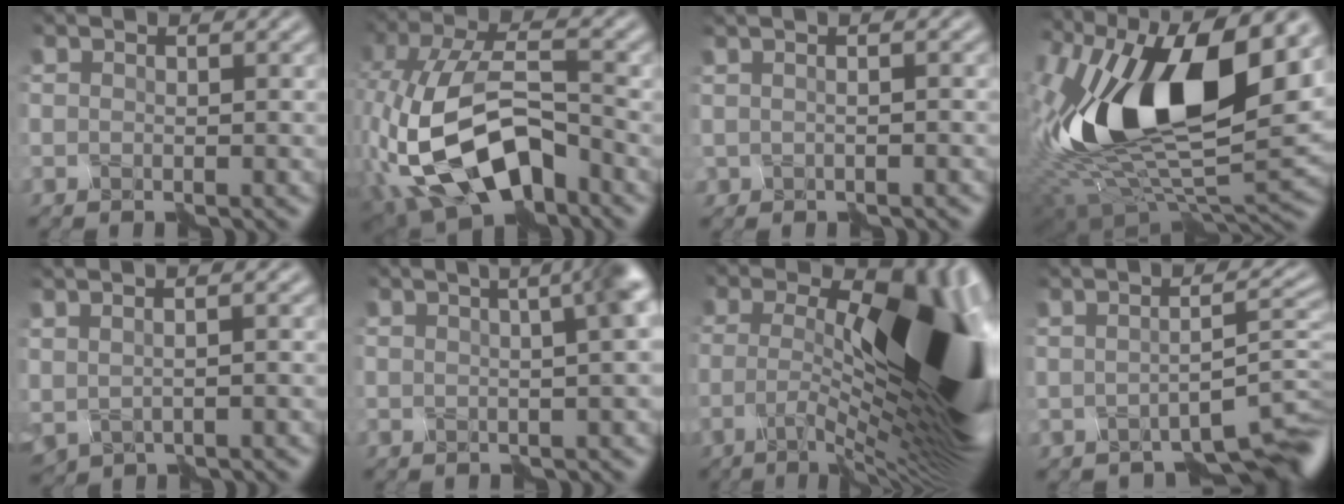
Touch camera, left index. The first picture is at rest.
{"total": 10.5, "force": [-4.0, 5.4, 8.0], "torque": [-0.183, -0.003, -0.069]}
{"total": 1.2, "force": [-0.3, -1.1, -0.3], "torque": [0.003, 0.003, 0.004]}
{"total": 14.9, "force": [3.5, 6.8, 12.8], "torque": [-0.225, 0.005, 0.048]}
{"total": 0.9, "force": [0.5, -0.3, 0.7], "torque": [-0.012, 0.002, 0.027]}
{"total": 7.9, "force": [2.1, 3.4, 6.8], "torque": [-0.018, 0.043, 0.005]}
{"total": 16.5, "force": [-1.1, 5.6, 15.5], "torque": [-0.226, 0.020, -0.018]}
{"total": 4.0, "force": [-2.1, -0.1, 3.3], "torque": [-0.034, -0.002, -0.028]}